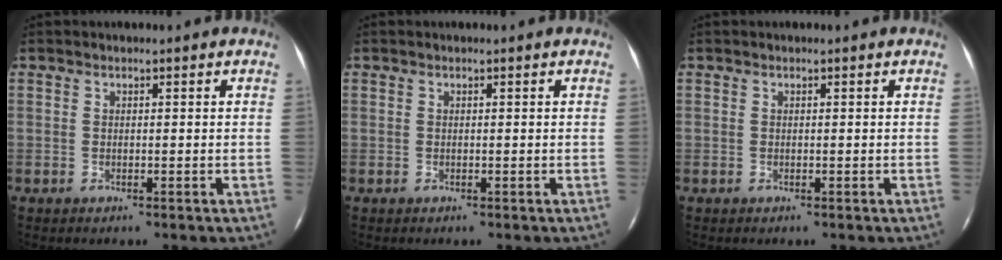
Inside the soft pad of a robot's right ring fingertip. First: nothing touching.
{"total": 0.0}
{"total": 0.0}